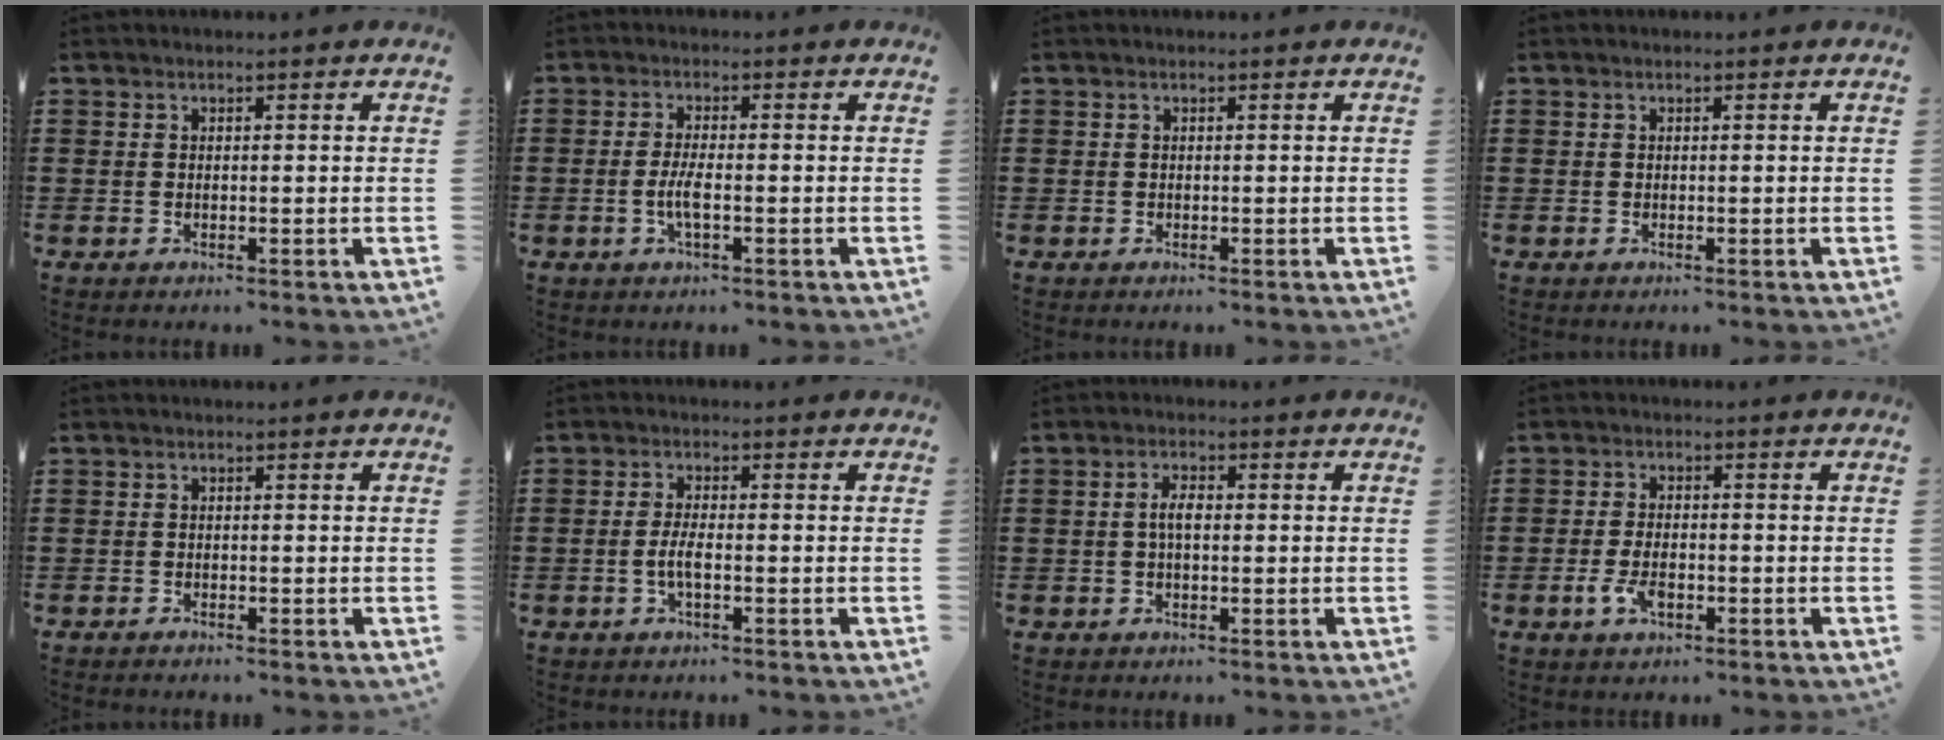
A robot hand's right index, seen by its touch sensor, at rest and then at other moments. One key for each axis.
{"total": 3.3, "fx": -0.9, "fy": 0.6, "fz": 3.1, "tx": -0.069, "ty": -0.006, "tz": -0.022}
{"total": 0.0}
{"total": 0.0}
{"total": 0.6, "fx": -0.6, "fy": 0.0, "fz": 0.0, "tx": 0.000, "ty": -0.001, "tz": -0.013}
{"total": 2.9, "fx": -0.9, "fy": 0.6, "fz": 2.7, "tx": -0.064, "ty": -0.004, "tz": -0.022}
{"total": 2.9, "fx": -0.1, "fy": 1.2, "fz": 2.6, "tx": -0.058, "ty": 0.000, "tz": -0.005}
{"total": 4.0, "fx": -1.4, "fy": 2.0, "fz": 3.3, "tx": -0.078, "ty": -0.004, "tz": -0.029}